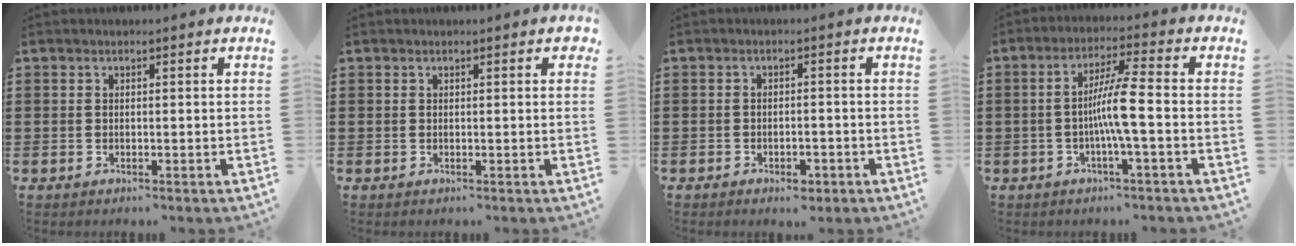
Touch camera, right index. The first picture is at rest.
{"total": 0.0}
{"total": 1.8, "force": [-1.4, 0.9, 0.7], "torque": [-0.017, 0.000, -0.028]}
{"total": 6.6, "force": [-1.2, -0.1, 6.5], "torque": [-0.123, -0.005, -0.030]}